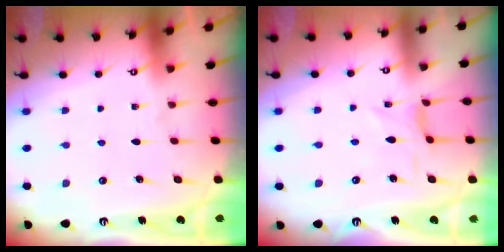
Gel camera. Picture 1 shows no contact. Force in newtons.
{"total": 1.1, "press": 1.0, "slide": 0.4}